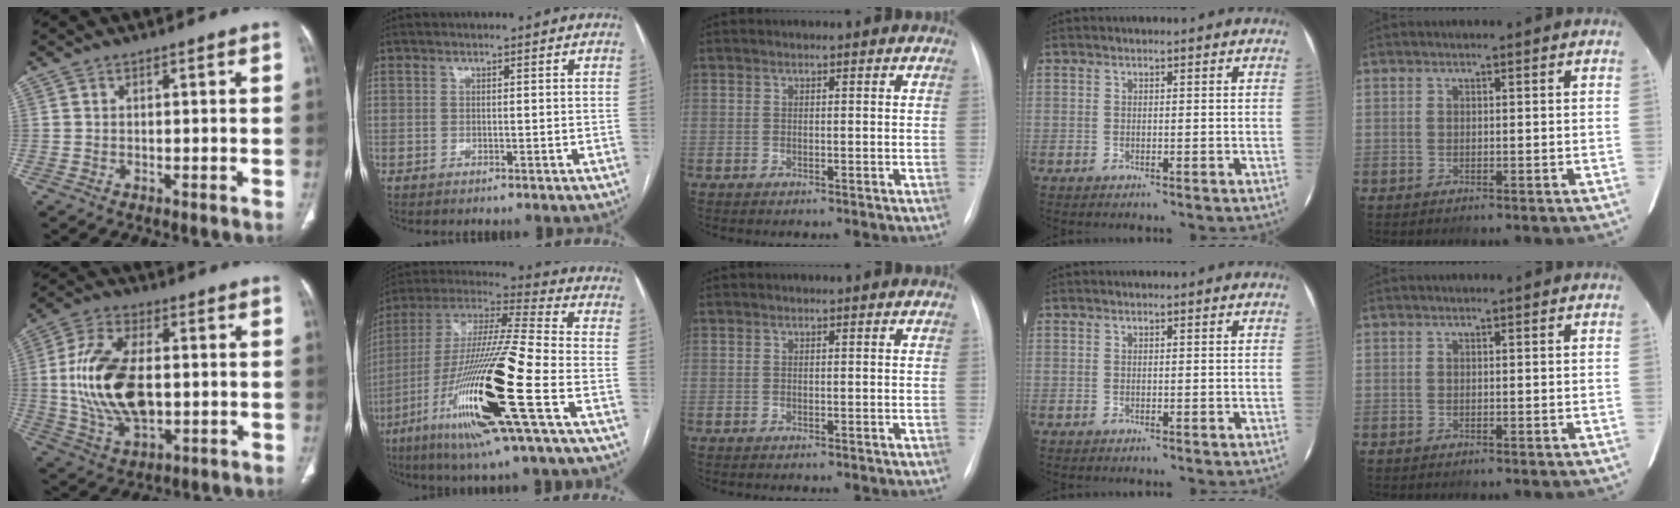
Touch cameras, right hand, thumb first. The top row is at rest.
{"thumb": {"total": 17.4, "force": [0.2, 9.5, 14.5], "torque": [-0.282, 0.000, 0.012]}, "index": {"total": 23.4, "force": [-8.7, 0.7, 21.8], "torque": [-0.438, -0.035, -0.165]}}